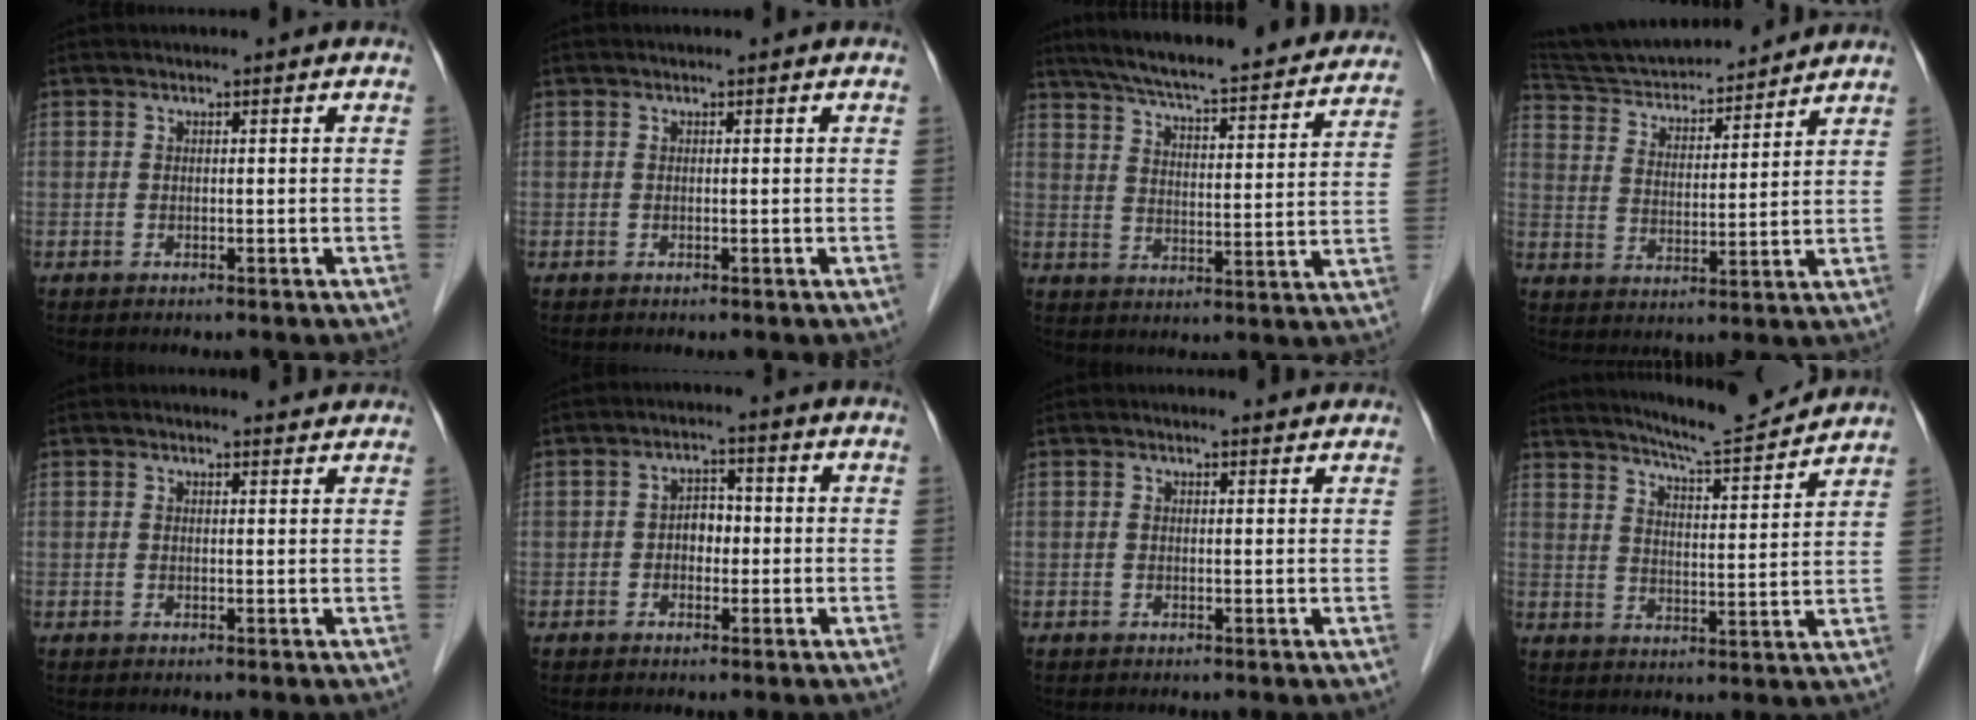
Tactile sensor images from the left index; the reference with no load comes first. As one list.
[{"total": 0.0}, {"total": 25.6, "force": [22.9, 3.4, 11.1], "torque": [-0.172, -0.019, 0.295]}, {"total": 16.0, "force": [15.0, 2.4, 5.1], "torque": [-0.089, 0.020, 0.248]}, {"total": 1.9, "force": [1.9, 0.3, 0.1], "torque": [-0.009, -0.004, 0.018]}, {"total": 3.0, "force": [-0.5, 2.0, 2.1], "torque": [-0.031, 0.009, -0.013]}, {"total": 1.7, "force": [1.6, 0.4, 0.3], "torque": [-0.011, -0.001, 0.014]}, {"total": 11.8, "force": [11.2, -0.4, 3.8], "torque": [-0.064, -0.007, 0.161]}]